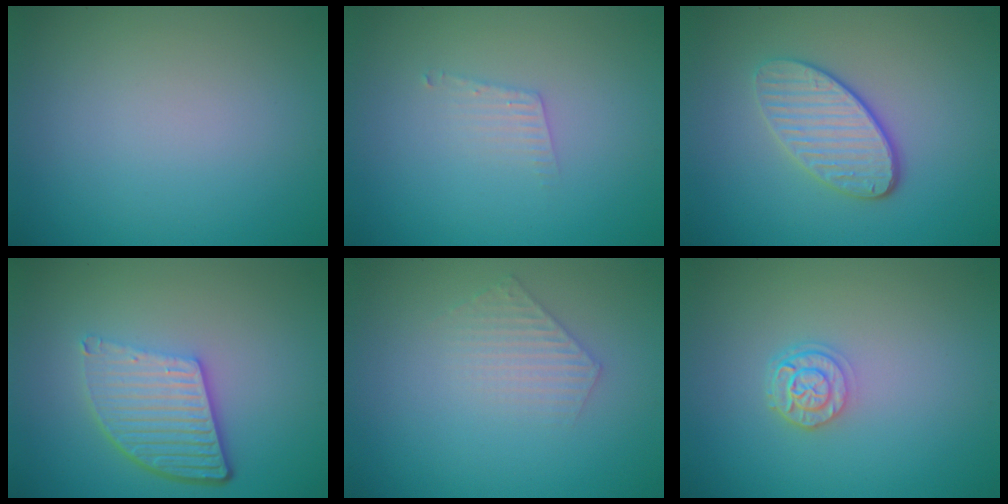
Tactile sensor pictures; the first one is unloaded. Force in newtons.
{"total": 1.3, "press": 1.3, "slide": 0.1}
{"total": 3.8, "press": 3.2, "slide": 2.1}
{"total": 5.6, "press": 3.9, "slide": 4.0}
{"total": 1.9, "press": 1.9, "slide": 0.3}
{"total": 2.4, "press": 1.9, "slide": 1.4}